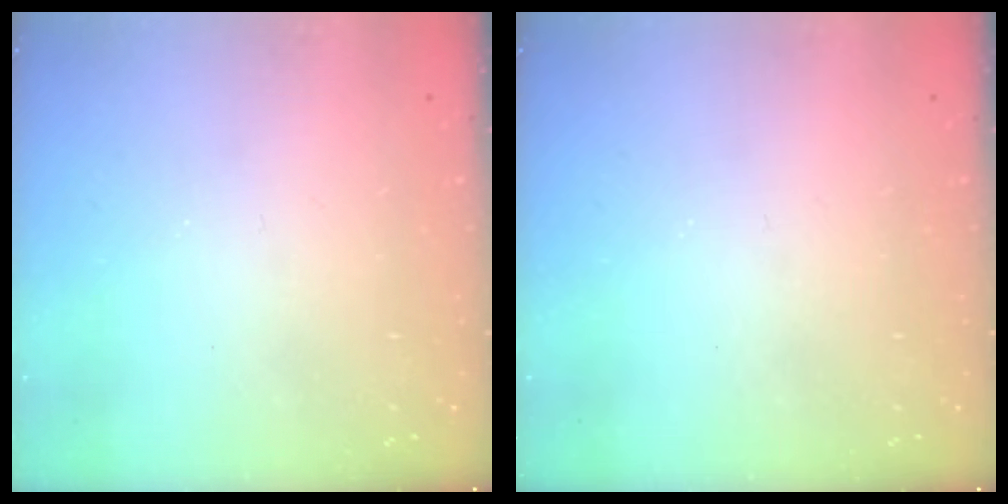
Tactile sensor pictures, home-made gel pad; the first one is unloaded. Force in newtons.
{"total": 0.0}